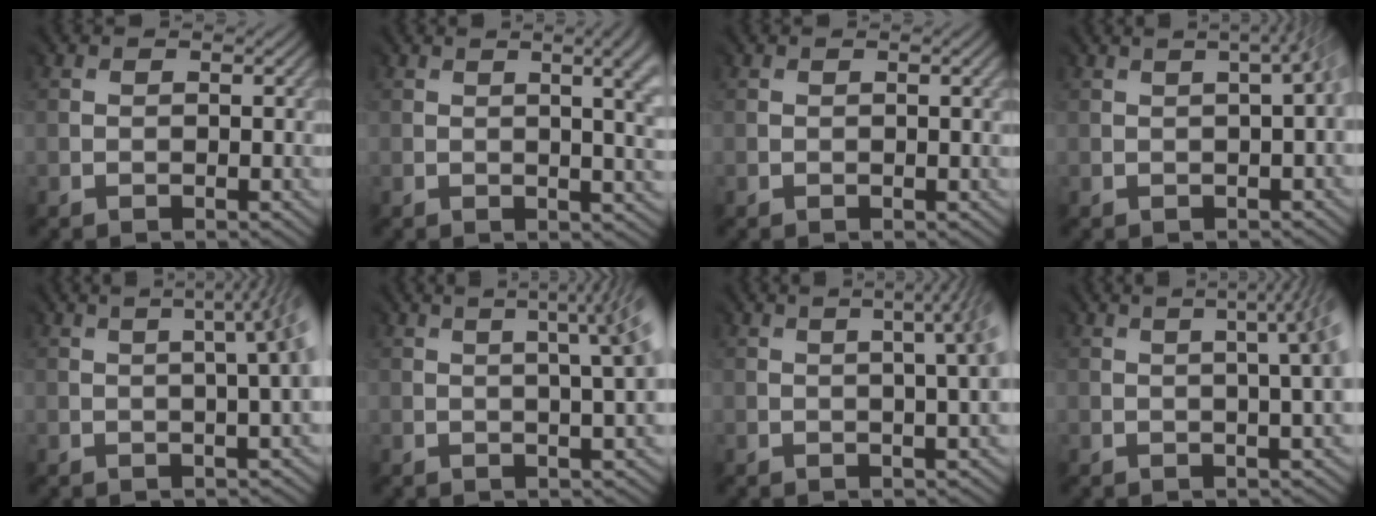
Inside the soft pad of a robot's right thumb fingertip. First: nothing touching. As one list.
[{"total": 7.4, "force": [1.5, 3.0, 6.6], "torque": [-0.046, 0.031, 0.005]}, {"total": 0.5, "force": [0.0, -0.4, 0.2], "torque": [-0.004, 0.000, 0.001]}, {"total": 4.1, "force": [0.5, 1.3, 3.8], "torque": [-0.019, 0.027, -0.007]}, {"total": 6.4, "force": [0.5, 1.6, 6.2], "torque": [-0.034, 0.039, -0.010]}, {"total": 6.6, "force": [1.8, 1.4, 6.2], "torque": [-0.042, 0.041, 0.005]}, {"total": 5.9, "force": [1.1, 1.7, 5.6], "torque": [-0.035, 0.039, -0.008]}, {"total": 6.7, "force": [1.0, 1.8, 6.4], "torque": [-0.042, 0.043, -0.006]}]